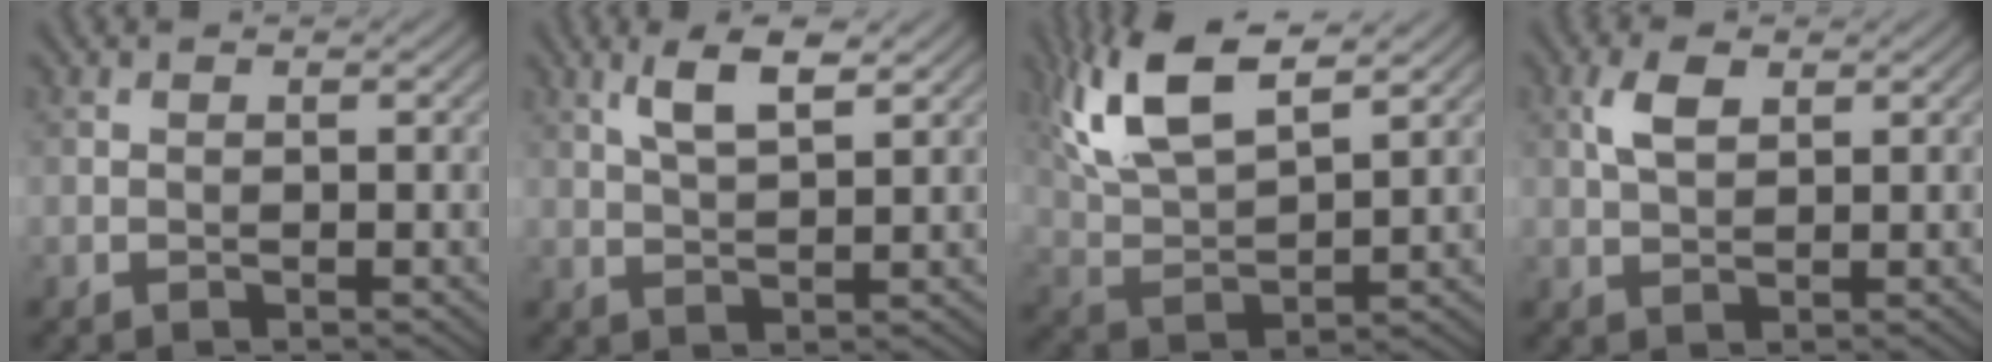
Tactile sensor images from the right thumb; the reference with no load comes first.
{"total": 4.9, "force": [2.8, 1.2, 3.9], "torque": [-0.088, 0.004, 0.057]}
{"total": 11.8, "force": [7.0, 4.0, 8.6], "torque": [-0.210, 0.012, 0.140]}
{"total": 3.4, "force": [1.4, 1.7, 2.6], "torque": [-0.059, 0.006, 0.028]}